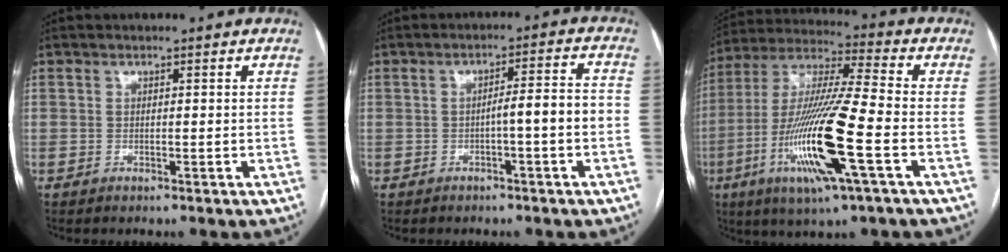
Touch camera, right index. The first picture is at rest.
{"total": 5.0, "force": [-1.5, 0.1, 4.8], "torque": [-0.067, 0.018, -0.020]}
{"total": 18.7, "force": [-5.9, 0.8, 17.7], "torque": [-0.367, -0.021, -0.112]}